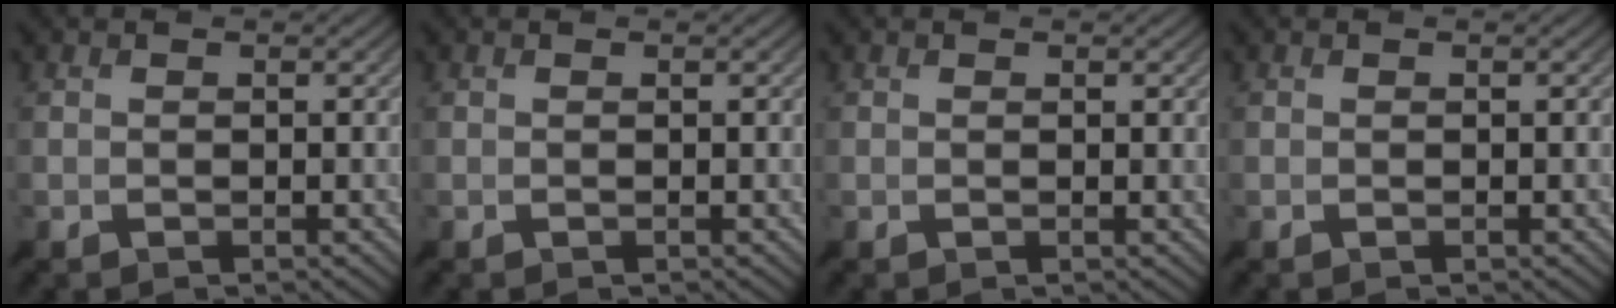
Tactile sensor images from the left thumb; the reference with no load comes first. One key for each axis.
{"total": 0.0}
{"total": 0.7, "fx": 0.6, "fy": -0.2, "fz": 0.1, "tx": 0.000, "ty": 0.003, "tz": 0.008}
{"total": 0.0}